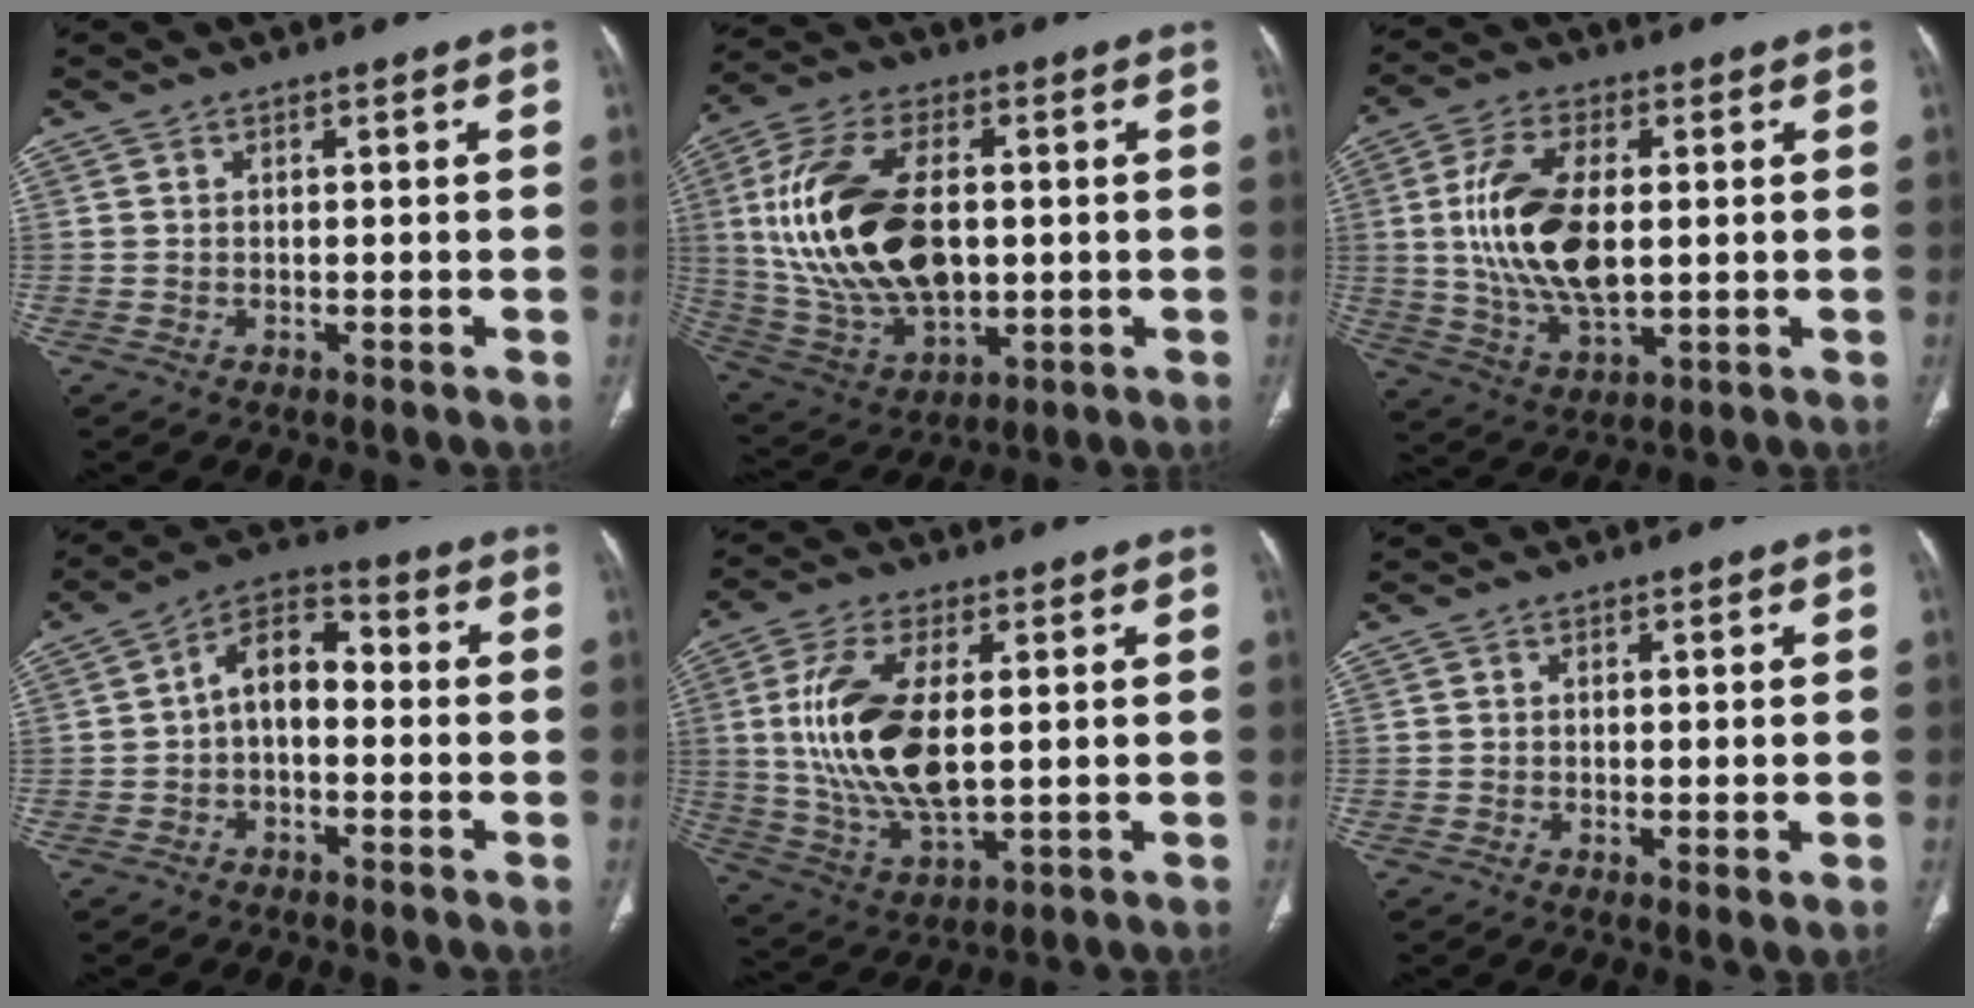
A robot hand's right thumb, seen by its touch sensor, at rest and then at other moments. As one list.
[{"total": 22.7, "force": [1.6, 13.1, 18.5], "torque": [-0.361, -0.007, 0.042]}, {"total": 15.6, "force": [1.3, 7.9, 13.3], "torque": [-0.262, -0.005, 0.029]}, {"total": 8.8, "force": [-0.6, 5.5, 6.9], "torque": [-0.094, 0.038, -0.025]}, {"total": 16.7, "force": [1.8, 8.1, 14.5], "torque": [-0.293, -0.012, 0.043]}, {"total": 1.8, "force": [-0.3, 0.3, 1.7], "torque": [-0.037, -0.009, -0.005]}]